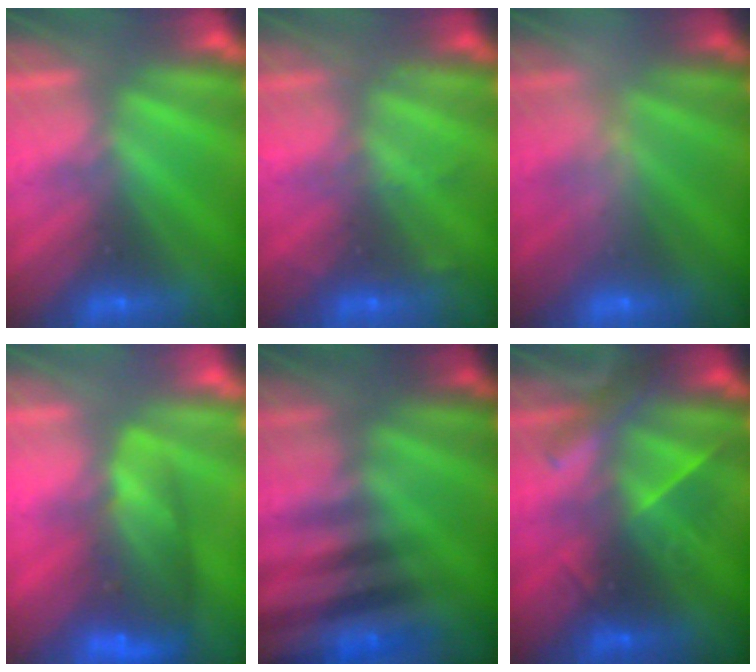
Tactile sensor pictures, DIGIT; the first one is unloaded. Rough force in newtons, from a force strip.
{"total": 2.3}
{"total": 2.6}
{"total": 10.8}
{"total": 2.9}
{"total": 2.8}